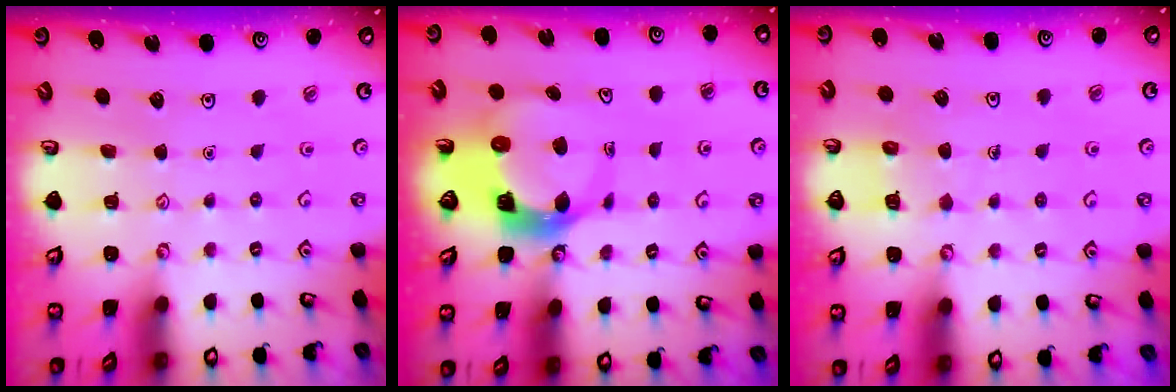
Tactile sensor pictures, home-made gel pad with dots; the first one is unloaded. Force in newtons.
{"total": 6.5, "press": 6.4, "slide": 1.0}
{"total": 5.3, "press": 5.3, "slide": 0.5}